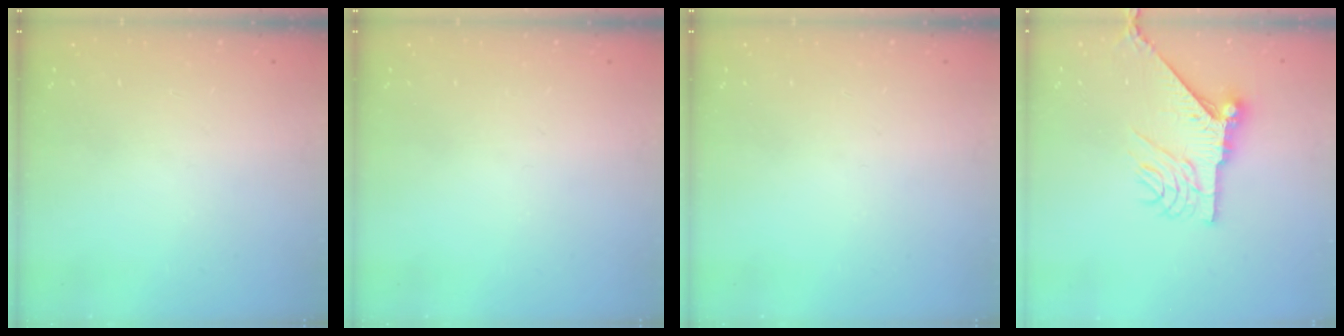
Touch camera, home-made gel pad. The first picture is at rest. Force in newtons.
{"total": 0.0}
{"total": 0.0}
{"total": 13.4, "press": 13.4, "slide": 1.2}